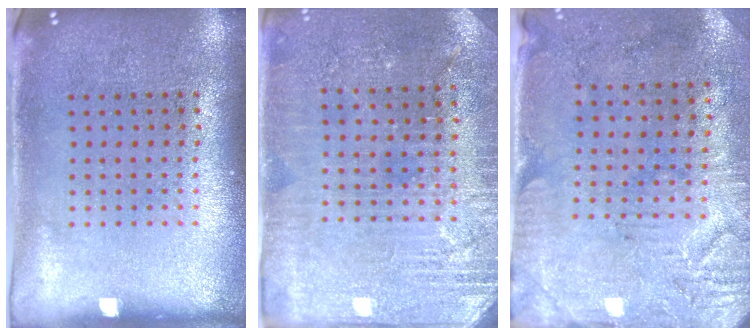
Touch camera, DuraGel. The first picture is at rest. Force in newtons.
{"total": 2.8, "press": 2.8, "slide": 0.5}
{"total": 3.2, "press": 2.6, "slide": 1.9}